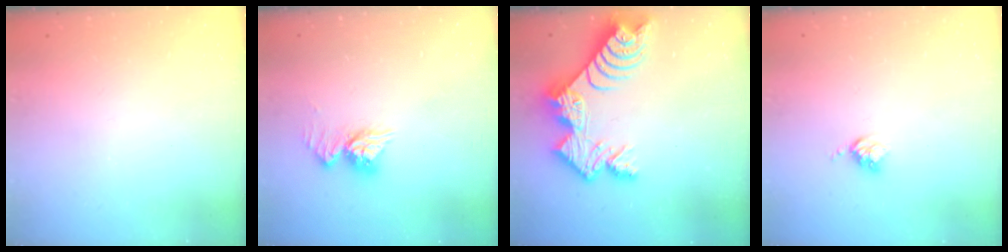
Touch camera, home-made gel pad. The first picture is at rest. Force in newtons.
{"total": 9.7, "press": 9.7, "slide": 0.9}
{"total": 12.9, "press": 12.9, "slide": 1.0}
{"total": 3.4, "press": 3.4, "slide": 0.4}